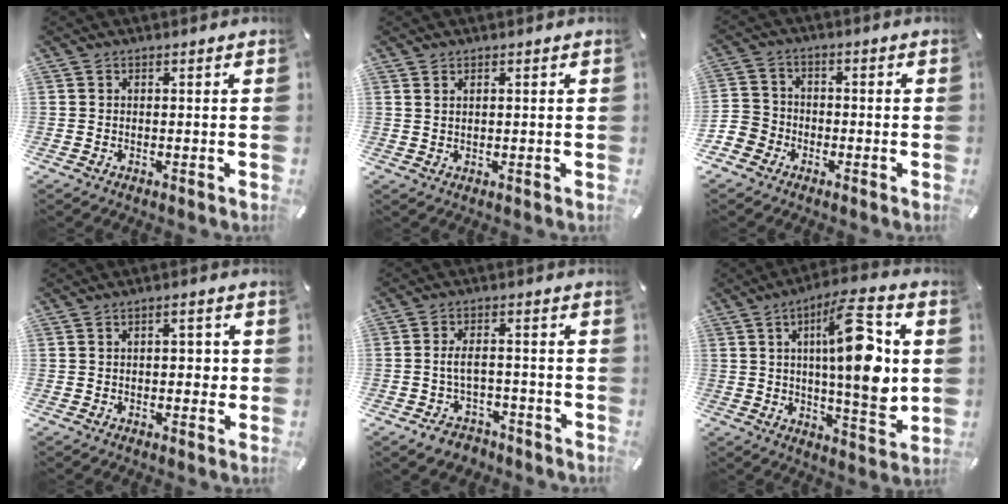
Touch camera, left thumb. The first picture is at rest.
{"total": 0.9, "force": [0.7, 0.3, 0.5], "torque": [-0.010, -0.001, 0.014]}
{"total": 5.1, "force": [-3.0, 4.1, 0.7], "torque": [-0.025, 0.014, -0.059]}
{"total": 3.9, "force": [0.0, 2.2, 3.3], "torque": [-0.045, 0.004, -0.007]}
{"total": 6.0, "force": [-2.5, 4.0, 3.6], "torque": [-0.072, 0.019, -0.048]}
{"total": 20.1, "force": [4.1, 6.0, 18.7], "torque": [-0.298, -0.014, 0.055]}